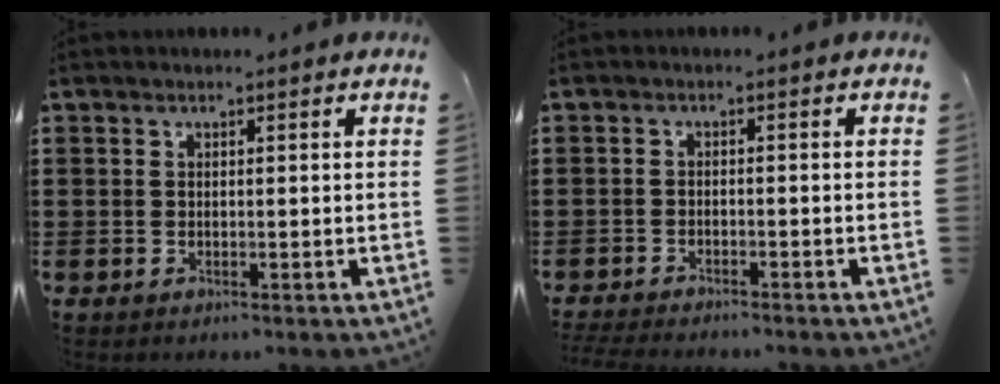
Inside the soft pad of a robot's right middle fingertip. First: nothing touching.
{"total": 2.4, "force": [-2.4, -0.1, 0.3], "torque": [-0.016, -0.008, -0.050]}